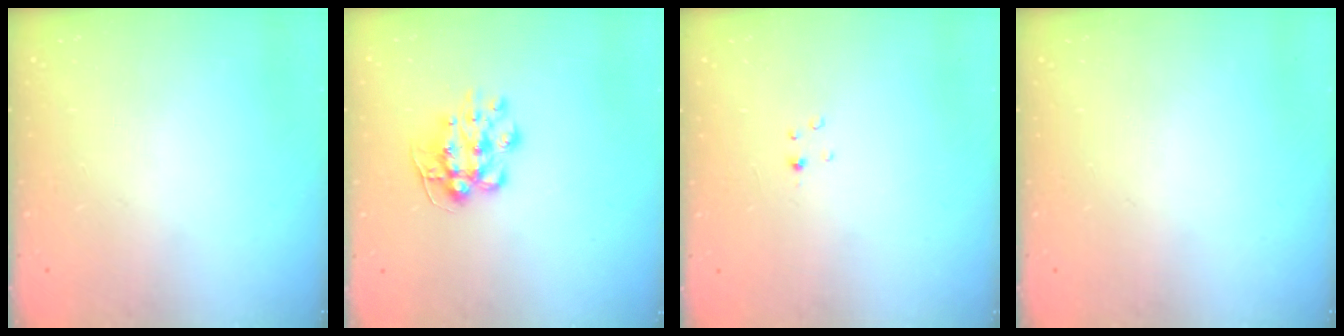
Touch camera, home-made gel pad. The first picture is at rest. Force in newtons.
{"total": 9.3, "press": 9.3, "slide": 0.4}
{"total": 1.5, "press": 1.4, "slide": 0.2}
{"total": 0.0}